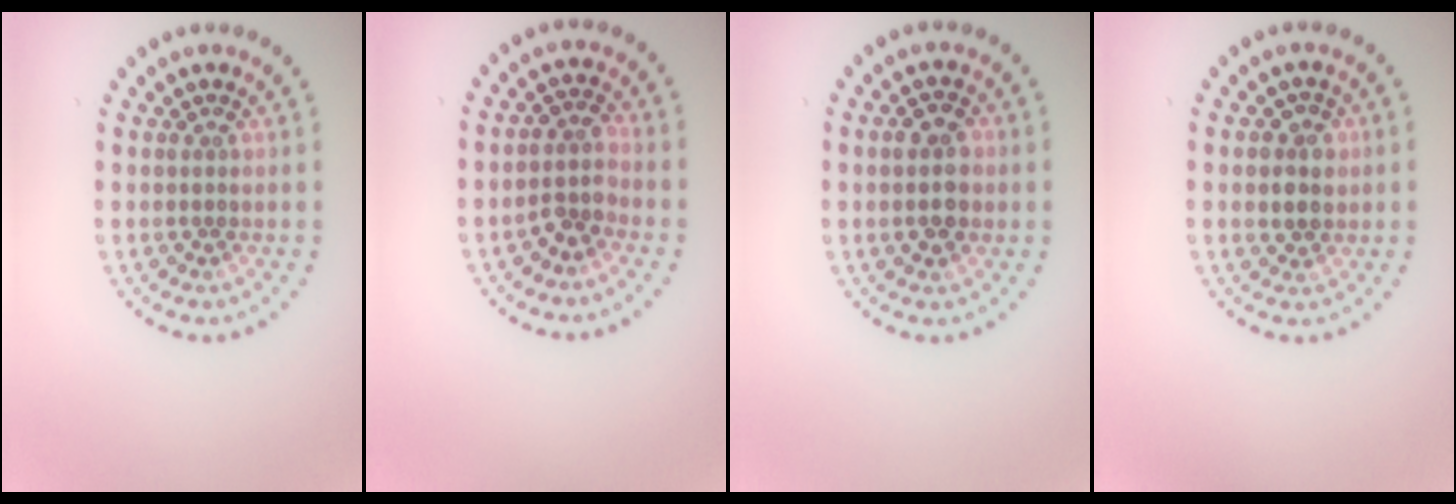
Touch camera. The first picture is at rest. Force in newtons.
{"total": 2.2, "press": 1.8, "slide": 1.2}
{"total": 3.7, "press": 3.7, "slide": 0.1}
{"total": 2.5, "press": 2.5, "slide": 0.6}